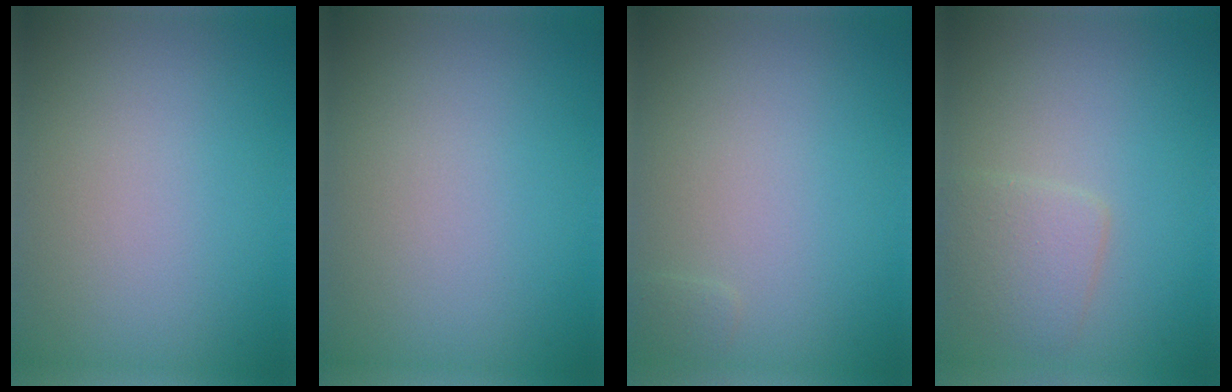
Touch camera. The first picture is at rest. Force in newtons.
{"total": 0.0}
{"total": 0.5, "press": 0.5, "slide": 0.0}
{"total": 2.5, "press": 2.5, "slide": 0.1}